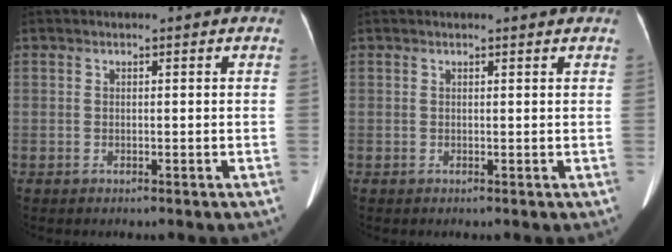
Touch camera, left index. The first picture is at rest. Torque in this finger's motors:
{"motor_torque": [0.04, -0.21, -0.02, -0.01]}